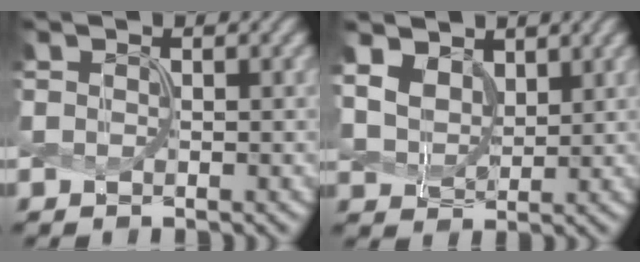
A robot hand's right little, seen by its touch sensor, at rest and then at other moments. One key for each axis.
{"total": 6.1, "fx": 3.5, "fy": 4.1, "fz": 2.9, "tx": -0.110, "ty": 0.002, "tz": 0.069}